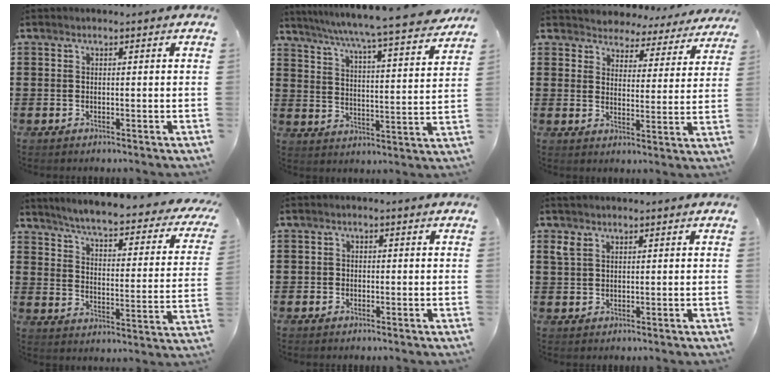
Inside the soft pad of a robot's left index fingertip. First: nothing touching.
{"total": 6.2, "force": [5.5, -1.0, 2.7], "torque": [-0.075, -0.049, 0.085]}
{"total": 4.2, "force": [4.1, 0.7, -0.4], "torque": [-0.019, -0.030, 0.069]}
{"total": 4.7, "force": [4.1, -0.4, 2.3], "torque": [-0.065, -0.039, 0.060]}
{"total": 0.9, "force": [-0.4, 0.8, 0.3], "torque": [-0.009, 0.002, -0.009]}
{"total": 2.0, "force": [1.2, 1.1, 1.1], "torque": [-0.027, 0.006, 0.023]}